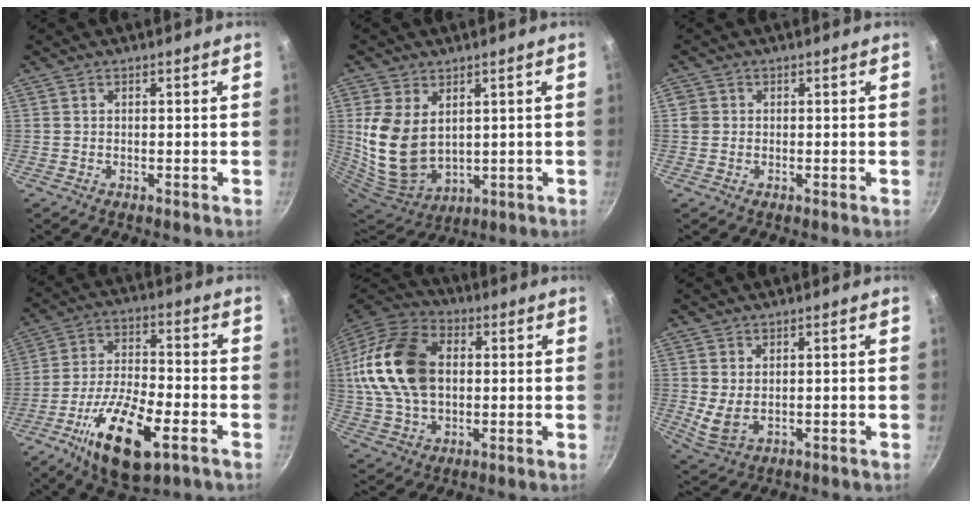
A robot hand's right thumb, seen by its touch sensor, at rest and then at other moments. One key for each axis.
{"total": 13.7, "fx": 2.7, "fy": 9.3, "fz": 9.6, "tx": -0.185, "ty": -0.031, "tz": 0.074}
{"total": 2.1, "fx": 0.2, "fy": 1.9, "fz": 0.6, "tx": -0.003, "ty": 0.008, "tz": 0.001}
{"total": 17.9, "fx": -8.1, "fy": 6.9, "fz": 14.4, "tx": -0.250, "ty": 0.026, "tz": -0.144}
{"total": 20.6, "fx": 2.3, "fy": 14.1, "fz": 14.8, "tx": -0.272, "ty": 0.025, "tz": 0.035}
{"total": 4.9, "fx": 0.5, "fy": 3.2, "fz": 3.7, "tx": -0.069, "ty": -0.015, "tz": 0.023}